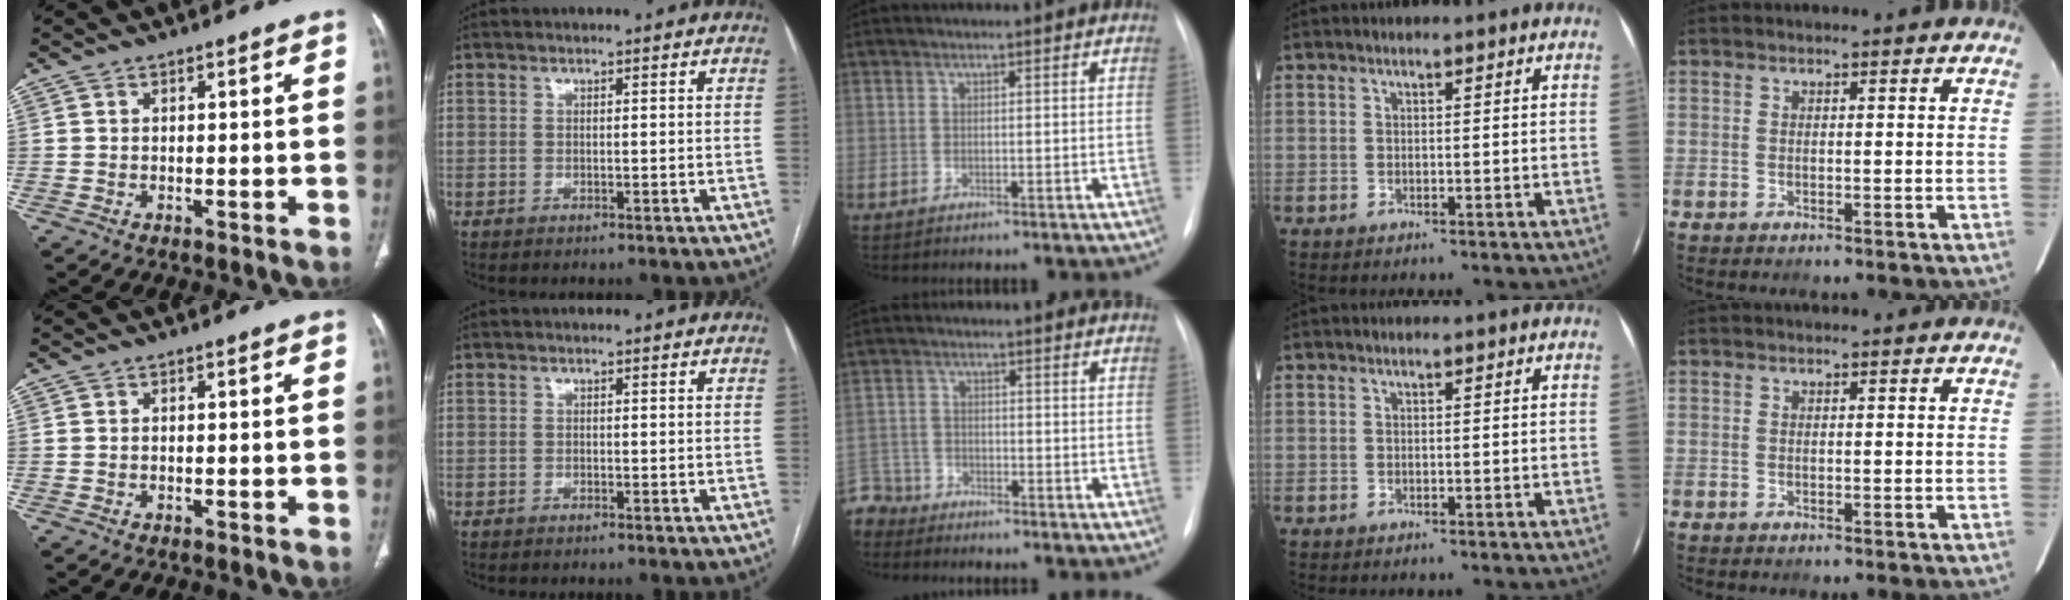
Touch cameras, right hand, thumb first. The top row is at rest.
{"middle": {"total": 6.3, "force": [-5.7, 2.5, -0.4], "torque": [0.011, -0.003, -0.113]}}